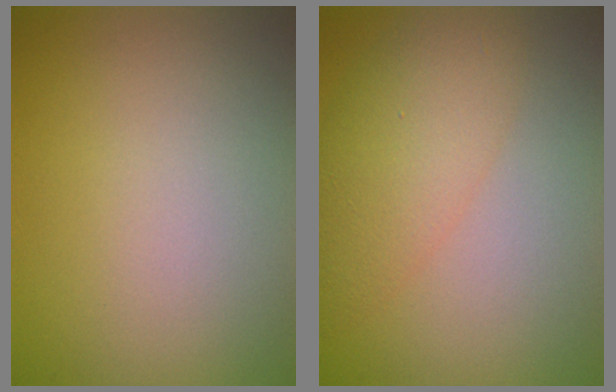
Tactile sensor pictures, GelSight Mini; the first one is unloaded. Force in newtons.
{"total": 4.5, "press": 4.5, "slide": 0.2}